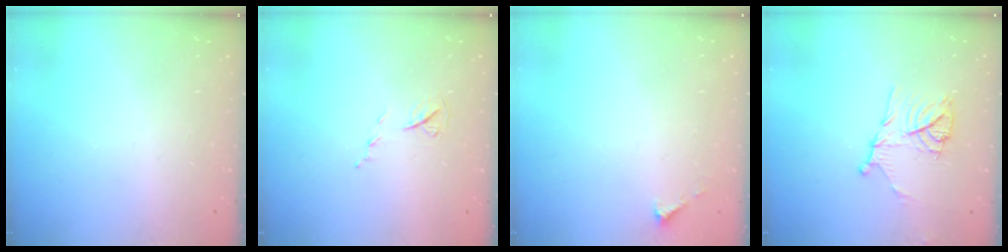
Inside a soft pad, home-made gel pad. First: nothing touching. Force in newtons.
{"total": 6.2, "press": 6.2, "slide": 0.7}
{"total": 2.1, "press": 2.1, "slide": 0.2}
{"total": 11.8, "press": 11.8, "slide": 0.5}